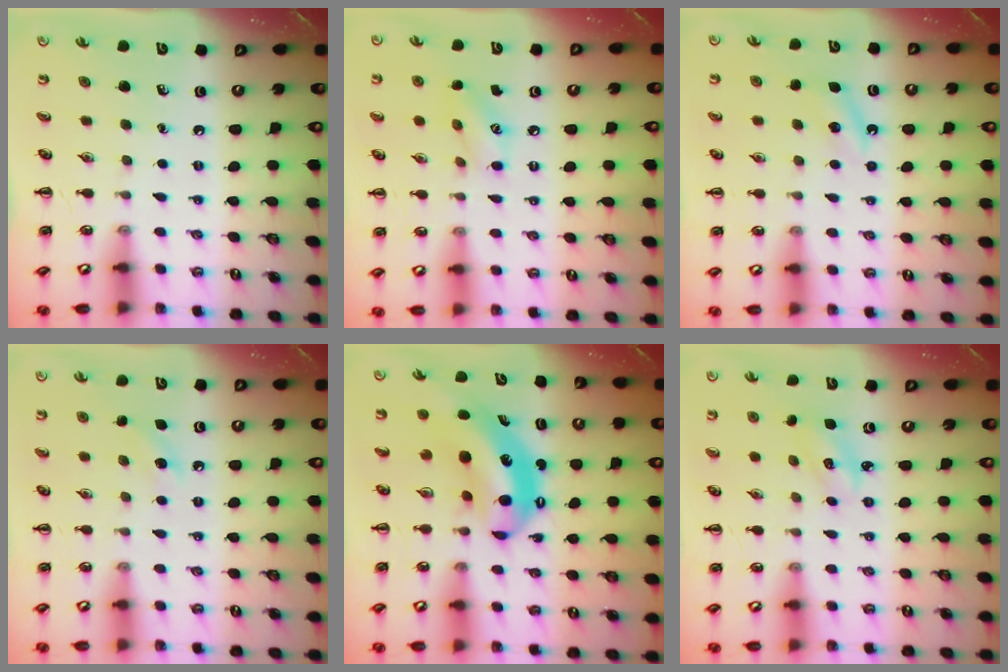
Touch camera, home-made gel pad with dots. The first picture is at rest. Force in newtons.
{"total": 7.7, "press": 7.6, "slide": 0.7}
{"total": 5.2, "press": 5.0, "slide": 1.6}
{"total": 4.4, "press": 4.2, "slide": 1.2}
{"total": 7.5, "press": 7.3, "slide": 1.9}
{"total": 2.8, "press": 2.8, "slide": 0.7}